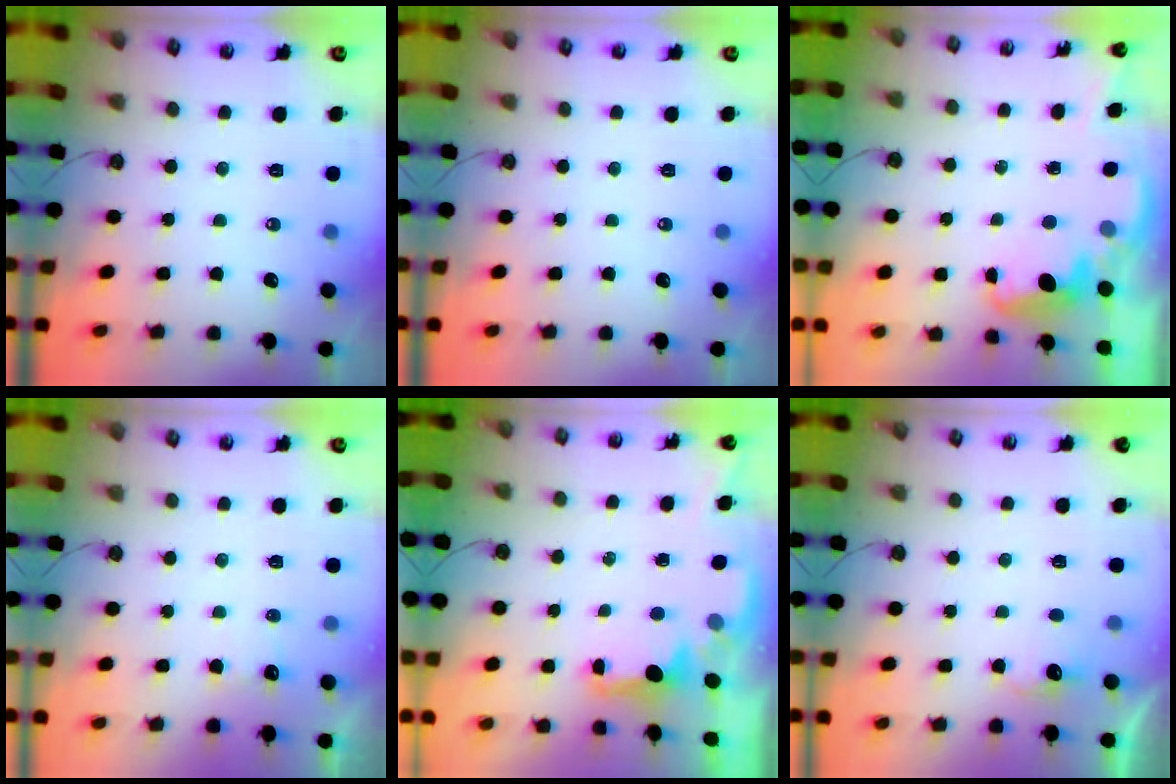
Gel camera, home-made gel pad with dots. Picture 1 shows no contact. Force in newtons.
{"total": 0.0}
{"total": 2.5, "press": 2.5, "slide": 0.6}
{"total": 2.9, "press": 2.7, "slide": 0.9}
{"total": 1.9, "press": 1.7, "slide": 0.7}
{"total": 3.9, "press": 3.9, "slide": 0.8}